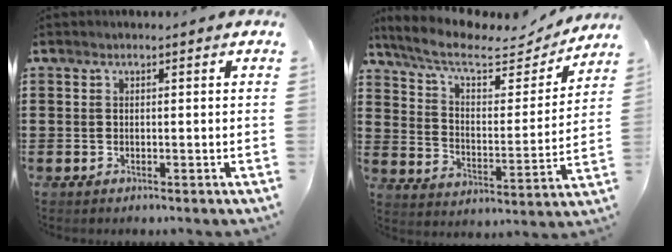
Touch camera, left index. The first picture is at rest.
{"total": 8.5, "force": [6.6, 2.5, 4.8], "torque": [-0.121, -0.033, 0.111]}